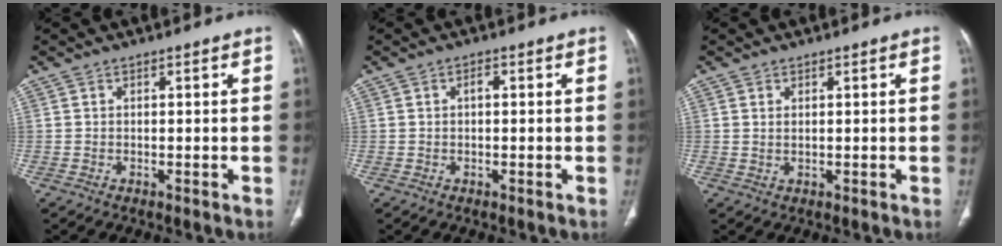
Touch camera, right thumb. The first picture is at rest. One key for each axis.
{"total": 1.1, "fx": 0.2, "fy": 0.6, "fz": 1.0, "tx": -0.013, "ty": 0.005, "tz": 0.002}
{"total": 1.0, "fx": 0.5, "fy": 0.4, "fz": 0.7, "tx": -0.014, "ty": -0.001, "tz": 0.013}